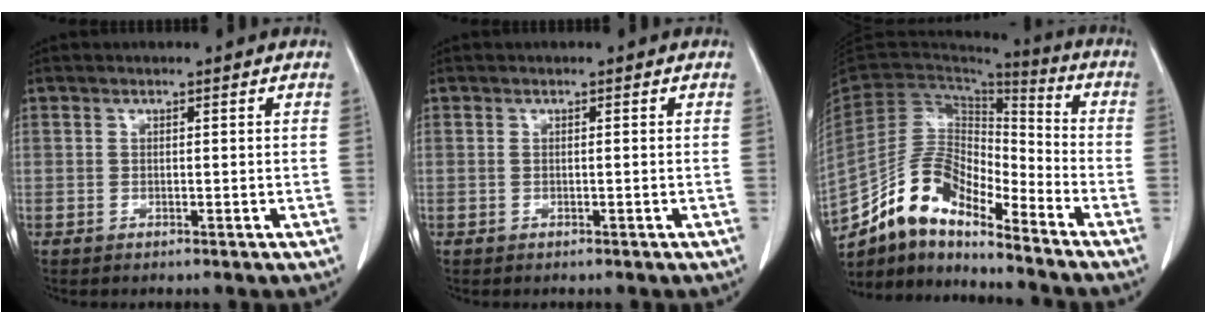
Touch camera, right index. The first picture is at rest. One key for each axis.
{"total": 0.0}
{"total": 12.2, "fx": -10.3, "fy": 3.7, "fz": 5.4, "tx": -0.100, "ty": 0.044, "tz": -0.190}